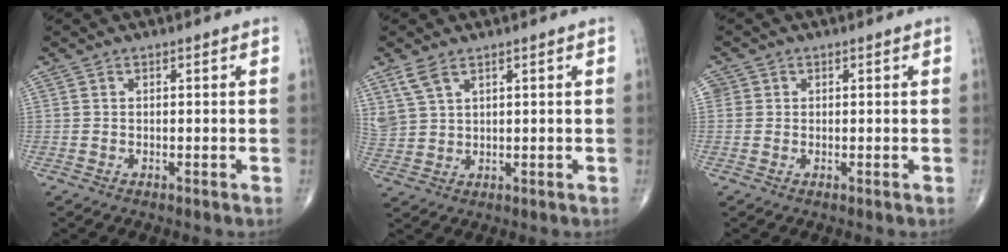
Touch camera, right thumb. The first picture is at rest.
{"total": 4.7, "force": [3.1, 2.2, 2.6], "torque": [-0.060, -0.006, 0.076]}
{"total": 1.7, "force": [0.3, 1.6, 0.2], "torque": [0.008, 0.003, 0.003]}